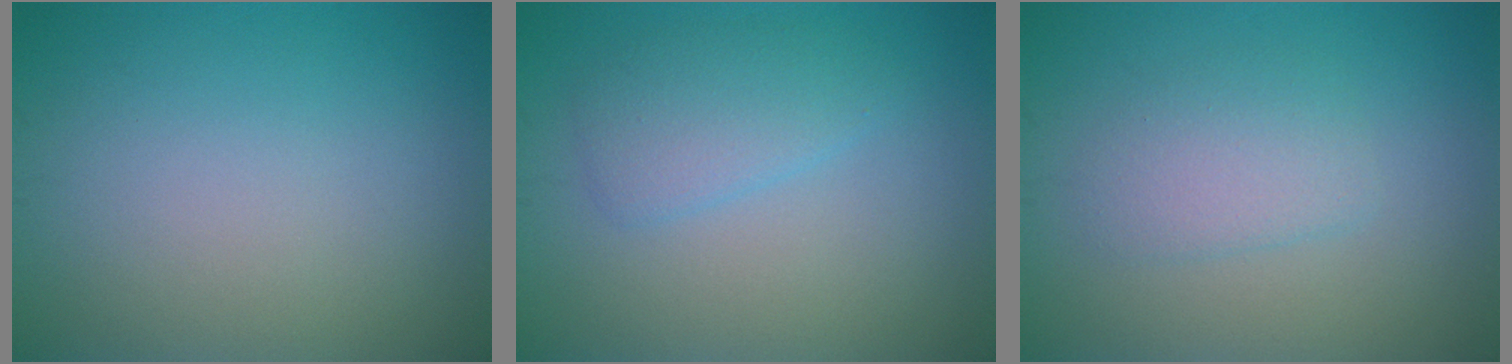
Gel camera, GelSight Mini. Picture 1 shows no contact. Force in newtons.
{"total": 2.6, "press": 2.6, "slide": 0.1}
{"total": 2.4, "press": 2.4, "slide": 0.1}